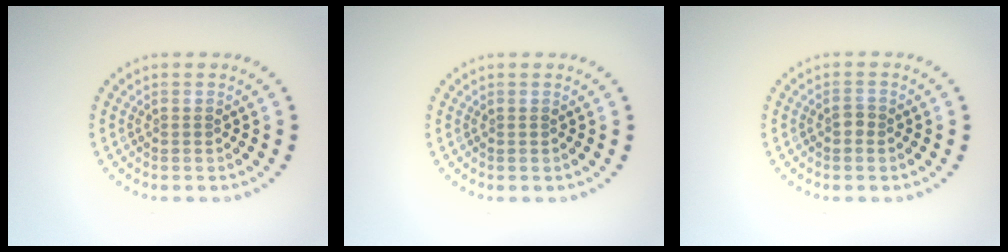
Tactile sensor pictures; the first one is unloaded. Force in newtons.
{"total": 0.0}
{"total": 0.8, "press": 0.8, "slide": 0.3}